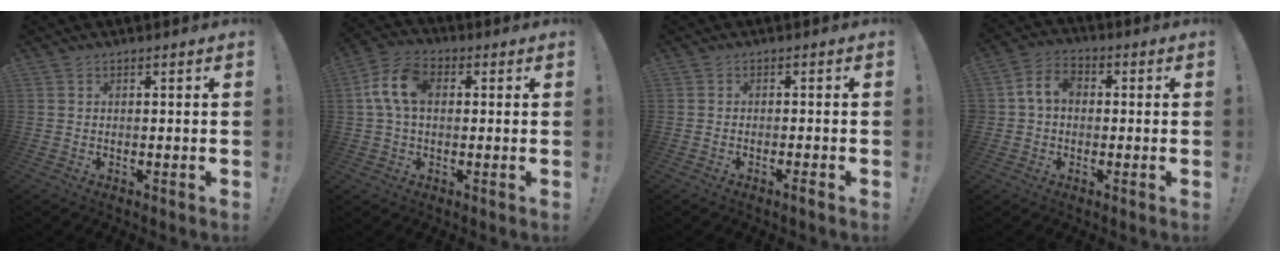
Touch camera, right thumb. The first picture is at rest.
{"total": 10.6, "force": [1.7, 6.9, 7.9], "torque": [-0.155, 0.019, 0.036]}
{"total": 2.2, "force": [-1.7, 0.0, 1.4], "torque": [-0.026, 0.006, -0.030]}
{"total": 7.3, "force": [0.4, 5.7, 4.6], "torque": [-0.092, 0.021, 0.011]}